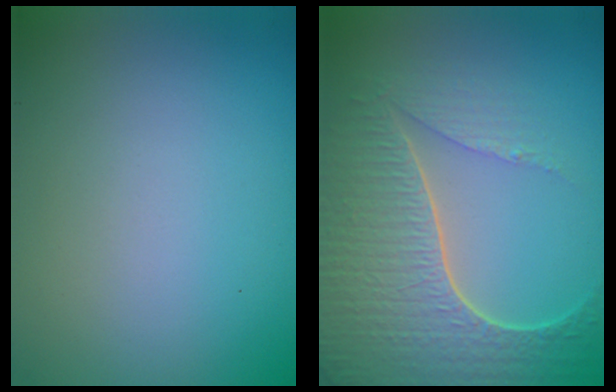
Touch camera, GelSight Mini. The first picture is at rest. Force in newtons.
{"total": 7.7, "press": 5.6, "slide": 5.3}